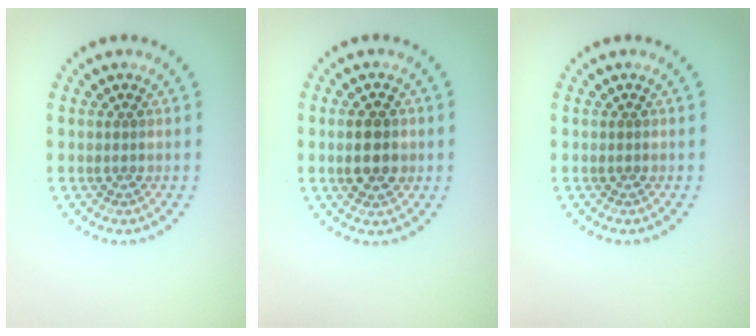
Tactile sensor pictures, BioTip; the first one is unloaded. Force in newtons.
{"total": 3.2, "press": 3.2, "slide": 0.0}
{"total": 0.0}